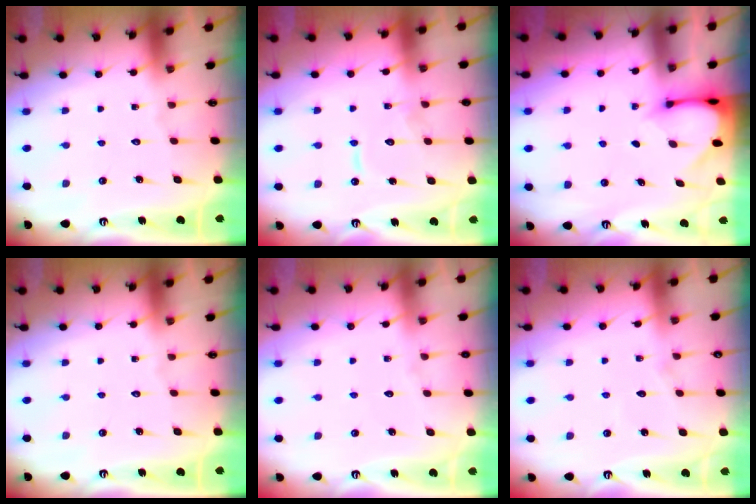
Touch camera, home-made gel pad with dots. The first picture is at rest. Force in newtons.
{"total": 8.4, "press": 8.4, "slide": 0.9}
{"total": 2.9, "press": 2.9, "slide": 0.2}
{"total": 0.0}
{"total": 2.8, "press": 2.7, "slide": 0.4}
{"total": 5.9, "press": 5.9, "slide": 0.6}